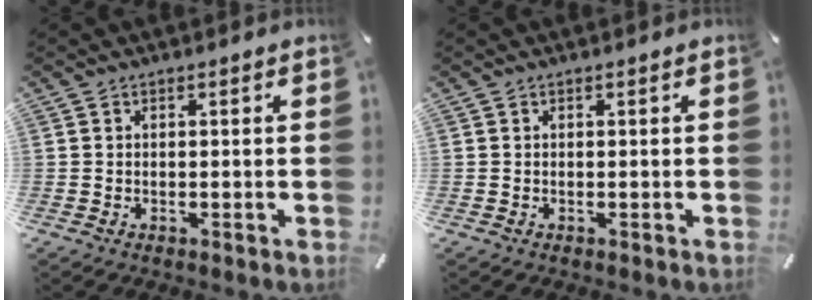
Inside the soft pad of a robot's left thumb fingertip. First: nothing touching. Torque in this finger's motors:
{"motor_torque": [0.00, 0.00, -0.07, 0.08, 0.00]}